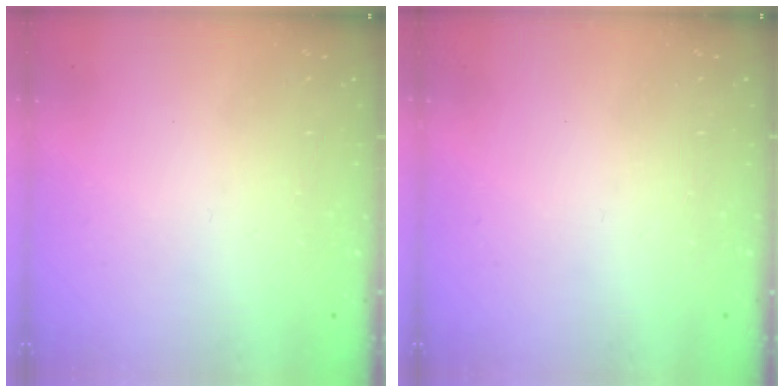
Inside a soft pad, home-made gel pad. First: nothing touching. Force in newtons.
{"total": 0.0}